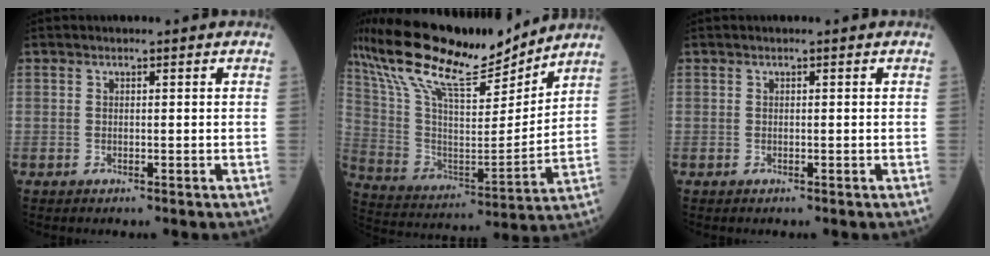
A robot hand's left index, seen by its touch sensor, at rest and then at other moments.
{"total": 22.2, "force": [18.0, 4.4, 12.2], "torque": [-0.232, 0.014, 0.323]}
{"total": 0.0}